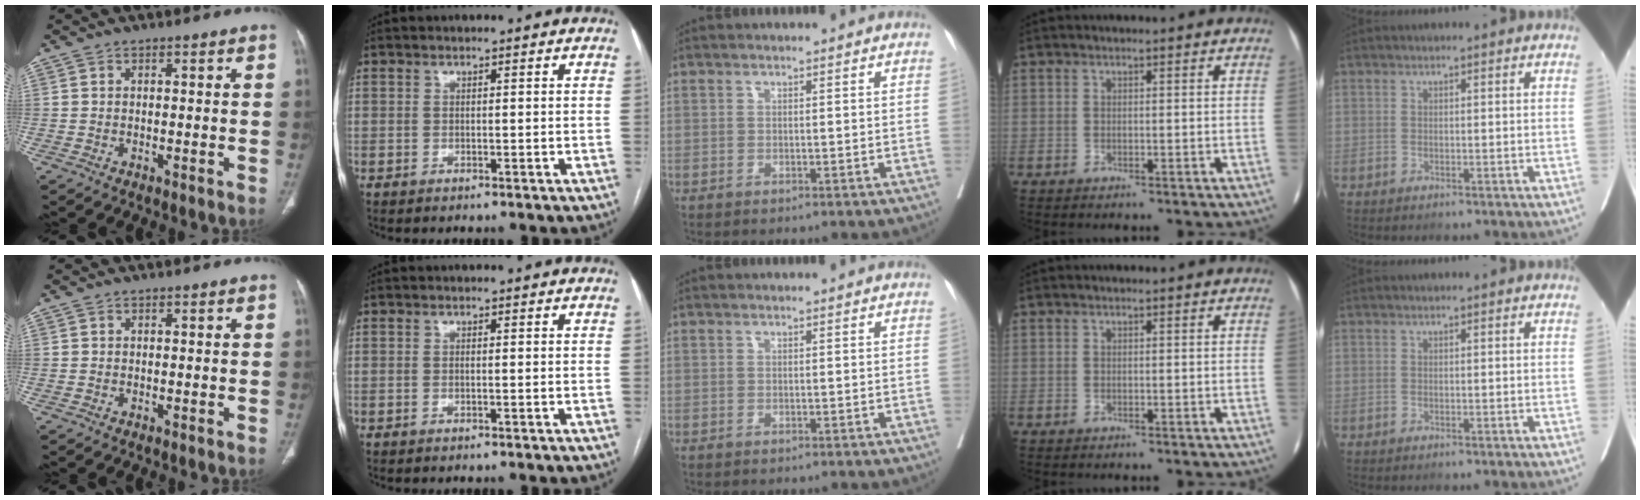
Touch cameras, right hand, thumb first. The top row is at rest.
{}